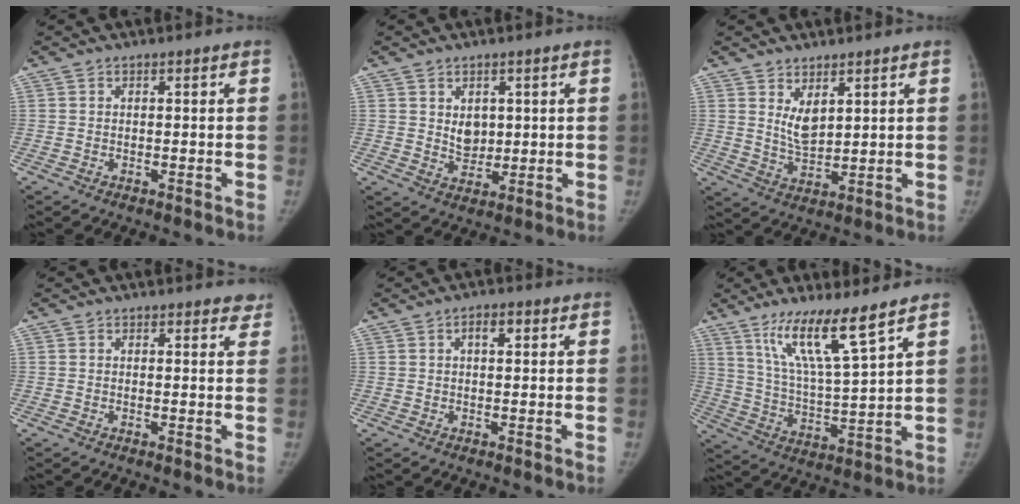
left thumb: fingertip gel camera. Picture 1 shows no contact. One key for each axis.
{"total": 4.5, "fx": 1.1, "fy": 3.5, "fz": 2.7, "tx": -0.022, "ty": -0.012, "tz": 0.026}
{"total": 5.1, "fx": 2.5, "fy": 2.4, "fz": 3.7, "tx": -0.058, "ty": -0.029, "tz": 0.055}
{"total": 2.2, "fx": 1.9, "fy": 1.0, "fz": 0.6, "tx": 0.016, "ty": -0.007, "tz": 0.009}
{"total": 2.7, "fx": 0.9, "fy": 1.2, "fz": 2.2, "tx": -0.035, "ty": 0.006, "tz": 0.013}
{"total": 12.7, "fx": 8.5, "fy": 0.8, "fz": 9.4, "tx": -0.171, "ty": -0.058, "tz": 0.169}